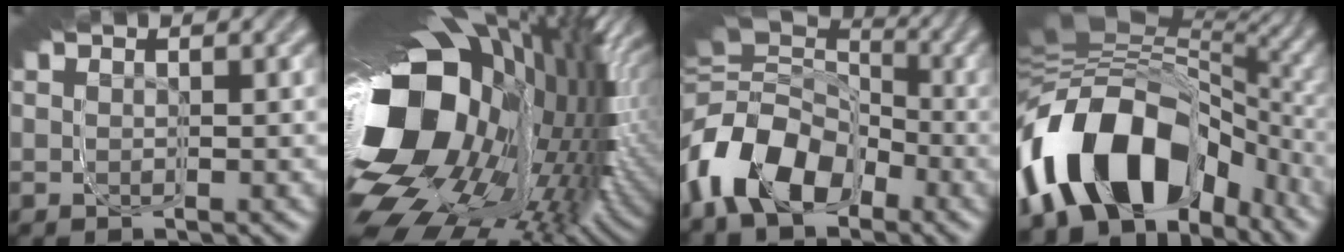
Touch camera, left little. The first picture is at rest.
{"total": 28.1, "force": [-0.4, 12.9, 25.0], "torque": [-0.312, 0.014, -0.016]}
{"total": 9.3, "force": [-1.3, 5.3, 7.6], "torque": [-0.126, 0.002, -0.020]}
{"total": 15.9, "force": [-4.8, 7.9, 12.9], "torque": [-0.185, 0.019, -0.083]}